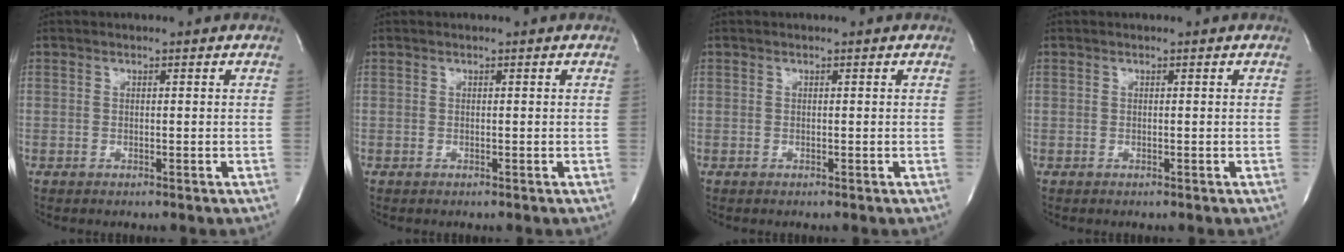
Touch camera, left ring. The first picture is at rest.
{"total": 0.0}
{"total": 0.0}
{"total": 0.0}